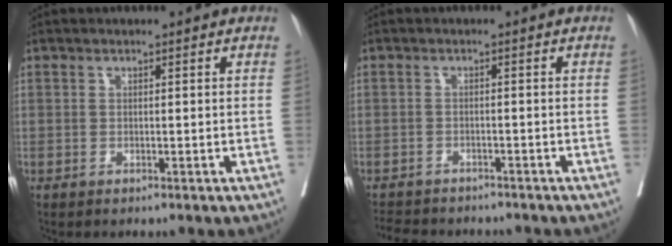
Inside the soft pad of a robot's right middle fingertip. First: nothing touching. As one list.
[{"total": 8.1, "force": [-7.3, 2.4, 2.4], "torque": [-0.048, -0.006, -0.101]}]